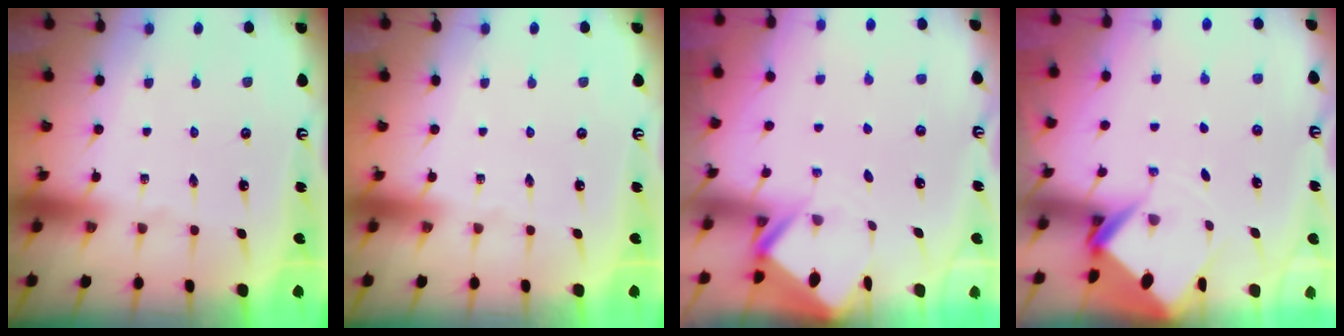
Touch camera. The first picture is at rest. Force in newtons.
{"total": 0.0}
{"total": 2.4, "press": 2.4, "slide": 0.1}
{"total": 4.8, "press": 4.8, "slide": 0.5}